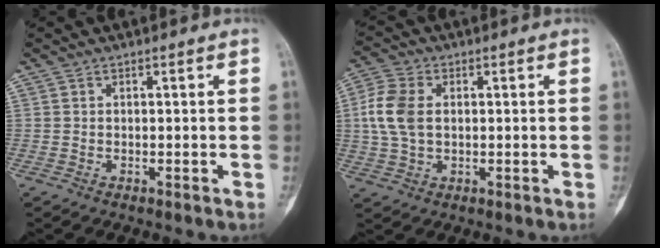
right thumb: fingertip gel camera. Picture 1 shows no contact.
{"total": 8.4, "force": [0.9, 5.4, 6.3], "torque": [-0.143, 0.010, 0.020]}